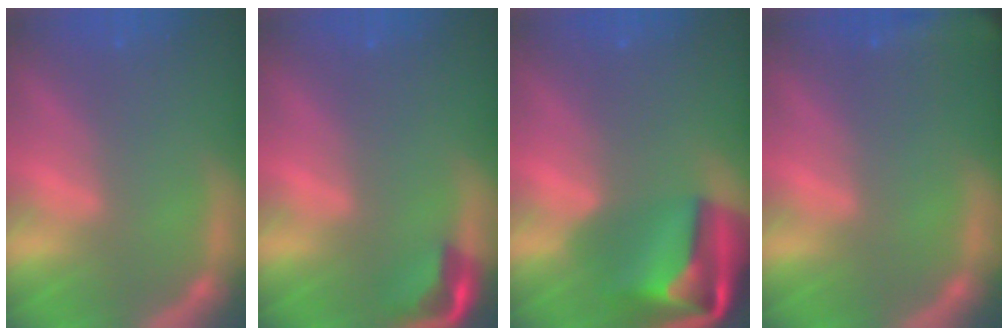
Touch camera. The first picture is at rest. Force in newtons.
{"total": 2.9}
{"total": 10.1}
{"total": 7.5}